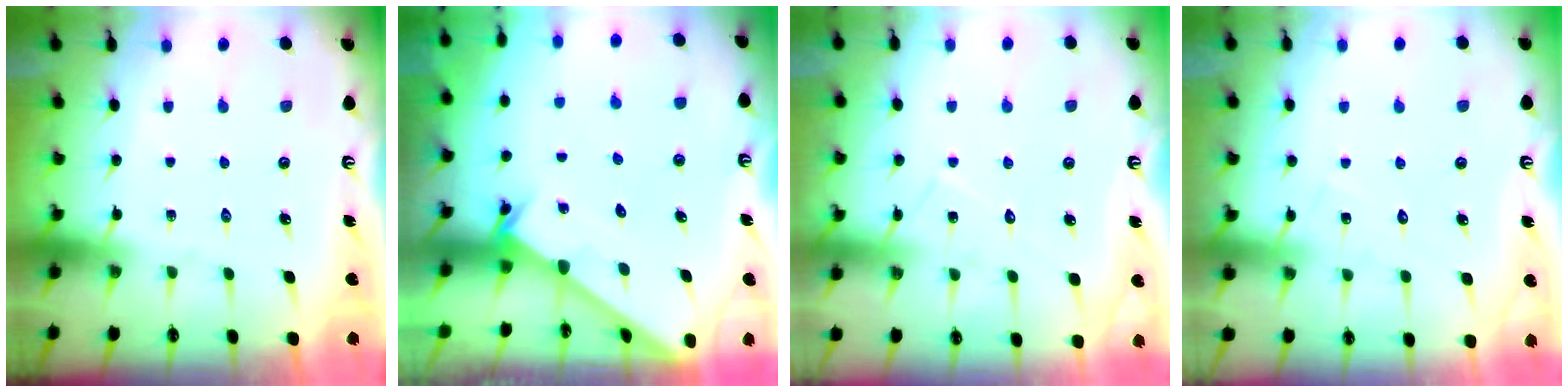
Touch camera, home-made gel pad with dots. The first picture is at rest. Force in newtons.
{"total": 3.2, "press": 3.2, "slide": 0.3}
{"total": 7.2, "press": 7.2, "slide": 0.5}
{"total": 6.2, "press": 6.2, "slide": 0.4}